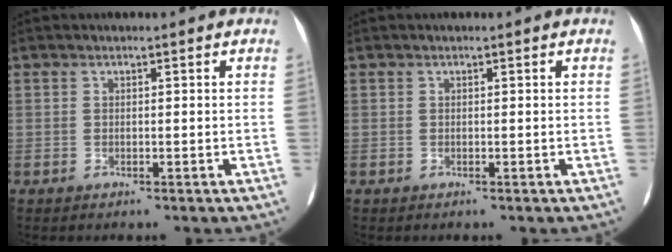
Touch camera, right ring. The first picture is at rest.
{"total": 0.0}